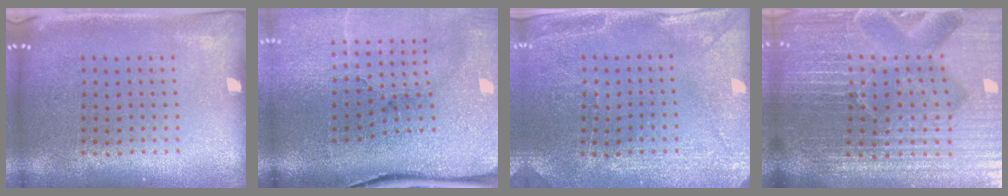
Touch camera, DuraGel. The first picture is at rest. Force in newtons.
{"total": 5.1, "press": 4.0, "slide": 3.1}
{"total": 2.9, "press": 2.8, "slide": 0.5}
{"total": 7.0, "press": 6.2, "slide": 3.4}